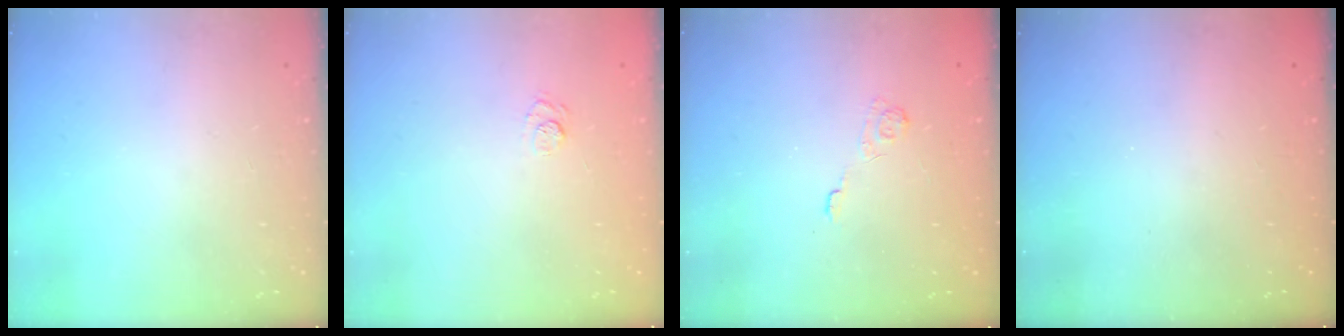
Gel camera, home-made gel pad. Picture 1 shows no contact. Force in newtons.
{"total": 6.9, "press": 6.8, "slide": 1.3}
{"total": 2.7, "press": 2.3, "slide": 1.4}
{"total": 2.4, "press": 2.2, "slide": 0.8}